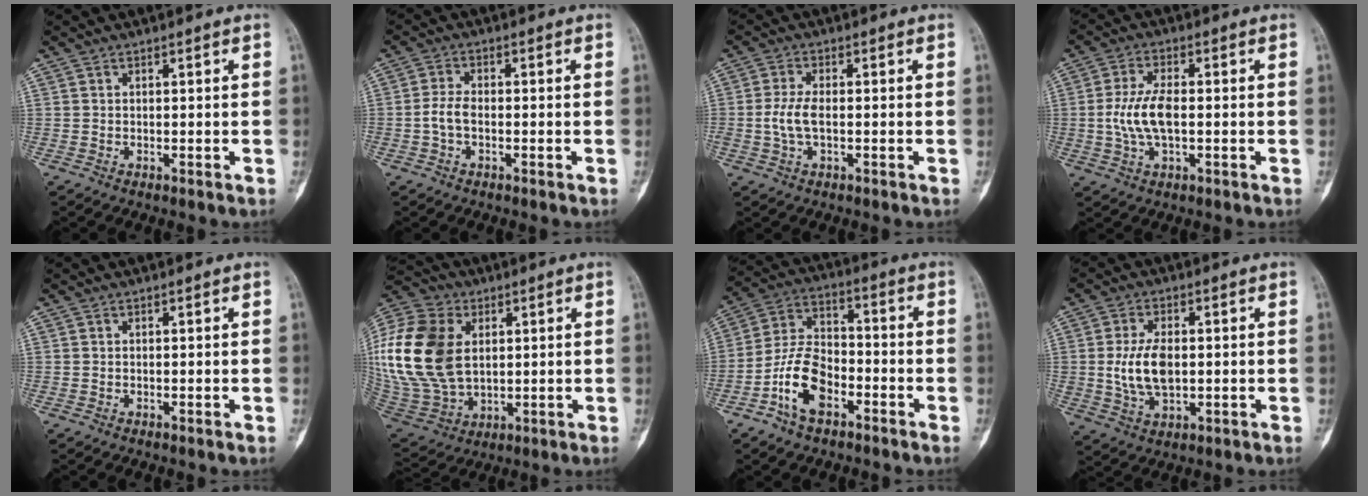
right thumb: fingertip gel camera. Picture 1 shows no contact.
{"total": 3.5, "force": [-0.8, 2.0, 2.7], "torque": [-0.061, 0.012, -0.019]}
{"total": 4.7, "force": [-0.5, 2.2, 4.1], "torque": [-0.099, 0.006, -0.010]}
{"total": 7.9, "force": [-0.5, 3.5, 7.1], "torque": [-0.156, 0.007, -0.011]}
{"total": 0.0}
{"total": 25.6, "force": [4.6, 17.8, 17.9], "torque": [-0.399, 0.002, 0.097]}
{"total": 11.4, "force": [-5.3, 6.5, 7.6], "torque": [-0.141, 0.039, -0.104]}
{"total": 8.8, "force": [0.2, 4.9, 7.3], "torque": [-0.141, -0.002, 0.010]}